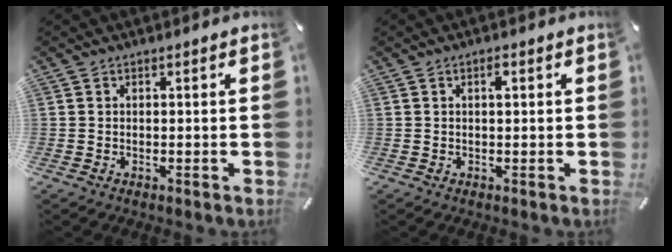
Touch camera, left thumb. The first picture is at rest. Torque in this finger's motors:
{"motor_torque": [0.36, 0.05, 0.19, -0.31, 0.07]}